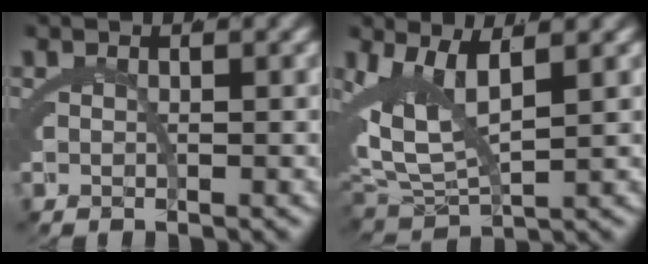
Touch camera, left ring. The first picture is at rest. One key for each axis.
{"total": 7.6, "fx": 2.7, "fy": 4.3, "fz": 5.6, "tx": -0.129, "ty": 0.004, "tz": 0.049}